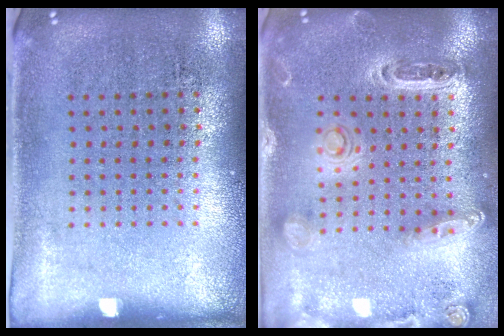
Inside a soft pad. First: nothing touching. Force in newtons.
{"total": 1.3, "press": 1.2, "slide": 0.2}